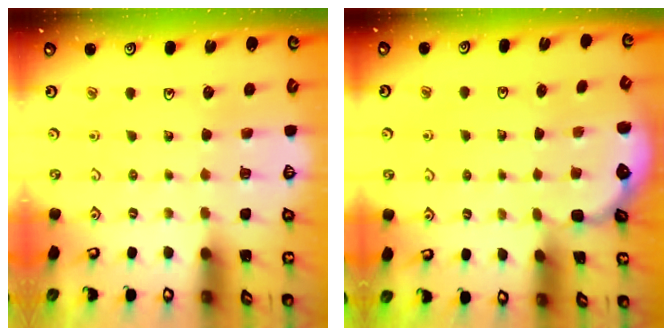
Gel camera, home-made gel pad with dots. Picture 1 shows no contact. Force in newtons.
{"total": 1.8, "press": 1.0, "slide": 1.4}